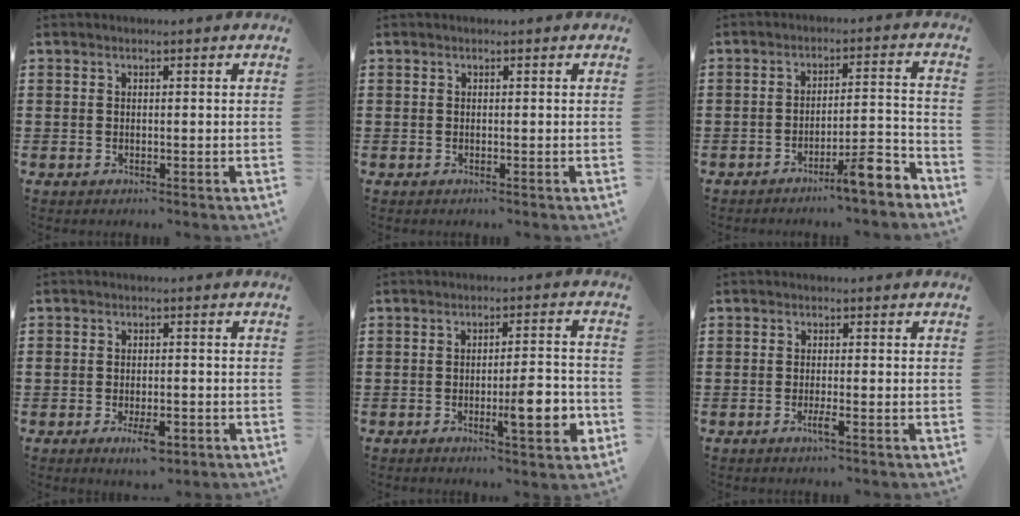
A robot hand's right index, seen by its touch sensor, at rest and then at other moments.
{"total": 0.0}
{"total": 6.9, "force": [-5.2, 0.6, 4.6], "torque": [-0.072, 0.000, -0.094]}
{"total": 4.2, "force": [-2.0, 1.9, 3.1], "torque": [-0.057, 0.002, -0.035]}
{"total": 7.7, "force": [-2.5, 1.6, 7.1], "torque": [-0.094, -0.006, -0.040]}
{"total": 2.2, "force": [-1.2, 0.1, 1.9], "torque": [-0.038, -0.005, -0.023]}